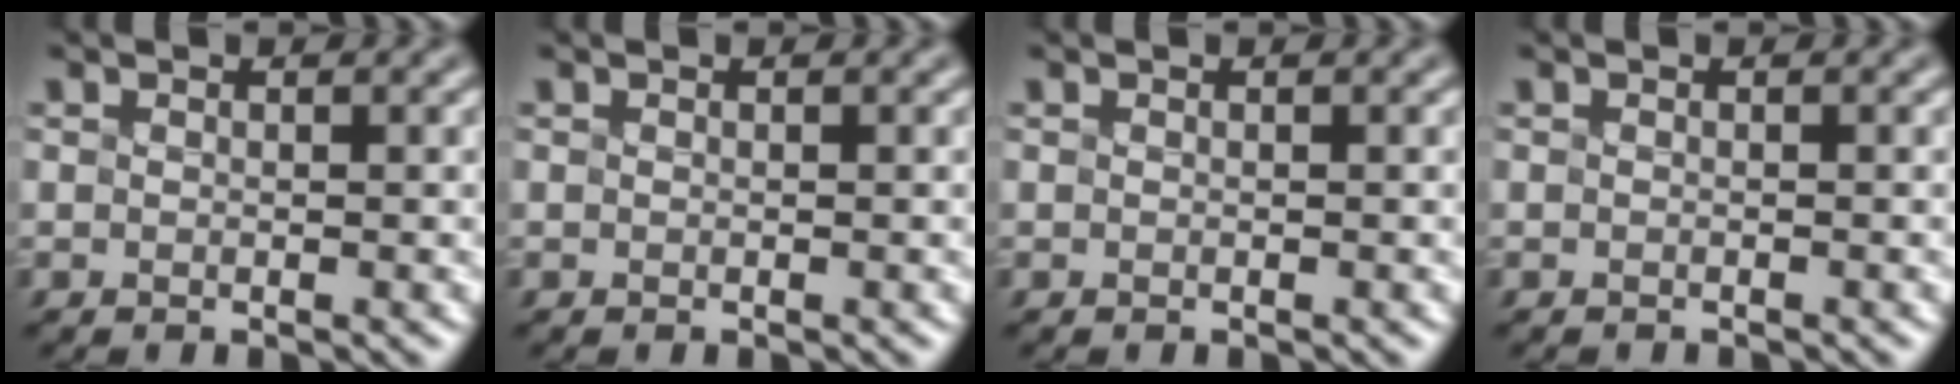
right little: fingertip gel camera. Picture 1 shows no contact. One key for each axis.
{"total": 0.0}
{"total": 0.0}
{"total": 0.8, "fx": -0.8, "fy": 0.0, "fz": 0.1, "tx": 0.004, "ty": -0.004, "tz": -0.013}